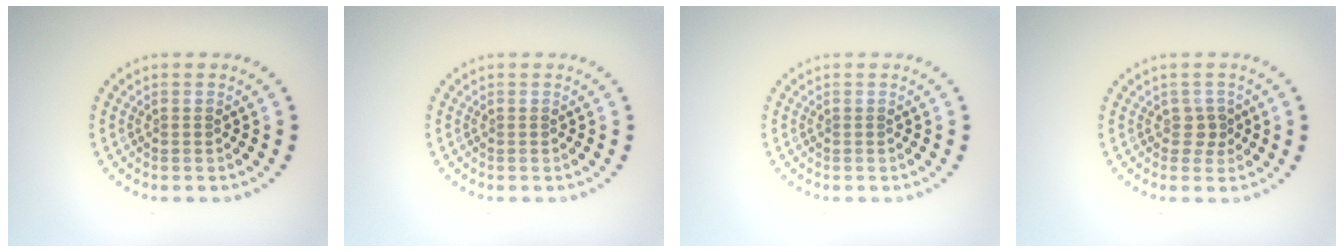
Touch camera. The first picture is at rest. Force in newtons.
{"total": 0.0}
{"total": 0.0}
{"total": 1.3, "press": 1.1, "slide": 0.7}